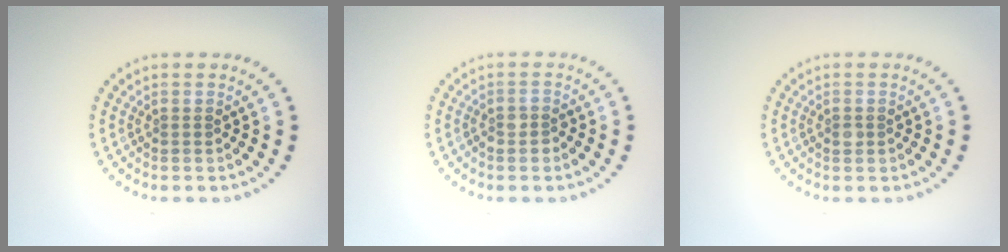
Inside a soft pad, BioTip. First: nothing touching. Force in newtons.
{"total": 1.5, "press": 1.3, "slide": 0.7}
{"total": 0.9, "press": 0.9, "slide": 0.0}